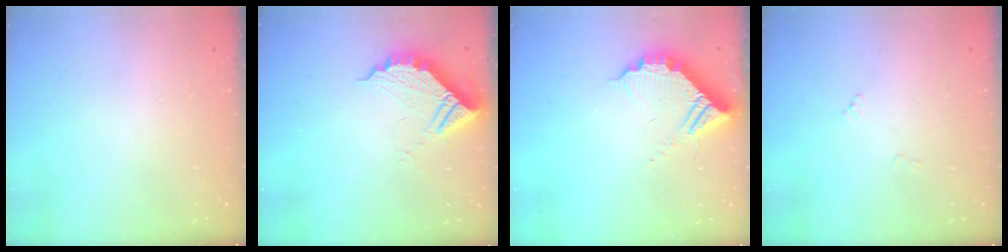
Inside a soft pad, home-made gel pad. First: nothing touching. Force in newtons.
{"total": 10.4, "press": 10.3, "slide": 1.0}
{"total": 10.5, "press": 10.4, "slide": 1.1}
{"total": 5.5, "press": 5.5, "slide": 0.3}